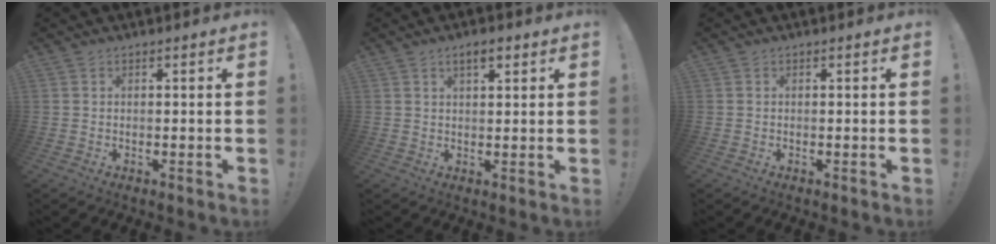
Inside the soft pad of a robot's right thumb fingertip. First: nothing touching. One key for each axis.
{"total": 3.9, "fx": 2.2, "fy": 1.5, "fz": 2.8, "tx": -0.045, "ty": -0.006, "tz": 0.035}
{"total": 0.0}